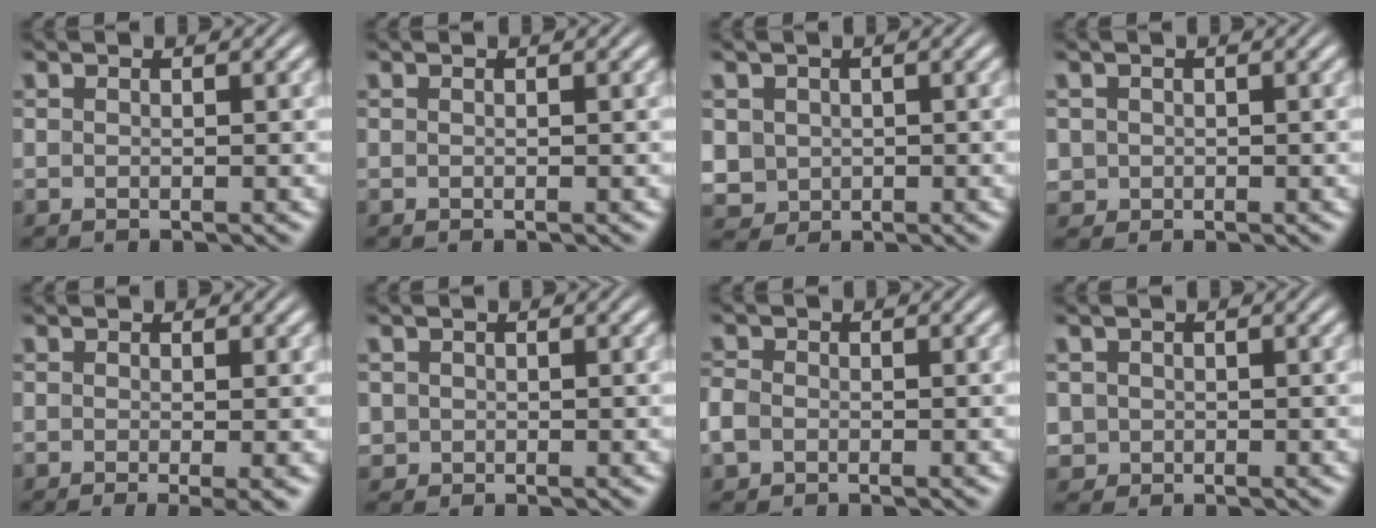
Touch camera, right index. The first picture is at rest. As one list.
[{"total": 0.0}, {"total": 5.8, "force": [-0.7, 5.4, 2.0], "torque": [-0.072, -0.035, 0.002]}, {"total": 2.5, "force": [-0.4, 2.4, 0.6], "torque": [-0.028, -0.021, 0.002]}, {"total": 2.4, "force": [-1.2, 0.4, 2.0], "torque": [-0.024, -0.011, -0.013]}, {"total": 2.0, "force": [-0.2, 1.9, 0.4], "torque": [-0.023, -0.018, 0.004]}, {"total": 2.3, "force": [-0.7, 1.9, 1.0], "torque": [-0.039, -0.010, -0.010]}, {"total": 3.3, "force": [-0.6, 3.2, 0.9], "torque": [-0.036, -0.024, 0.000]}]